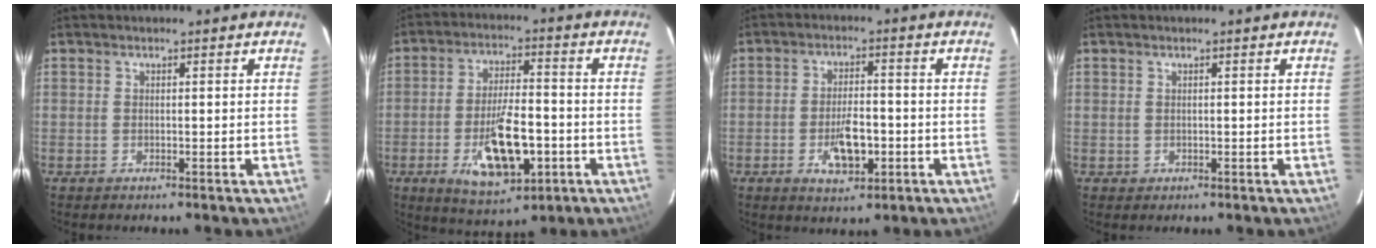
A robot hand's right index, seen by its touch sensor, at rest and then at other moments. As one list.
[{"total": 13.8, "force": [-4.7, 5.6, 11.8], "torque": [-0.220, -0.006, -0.066]}, {"total": 7.4, "force": [-2.5, 3.3, 6.1], "torque": [-0.119, -0.002, -0.035]}, {"total": 0.7, "force": [0.1, 0.7, 0.0], "torque": [0.005, 0.003, 0.001]}]